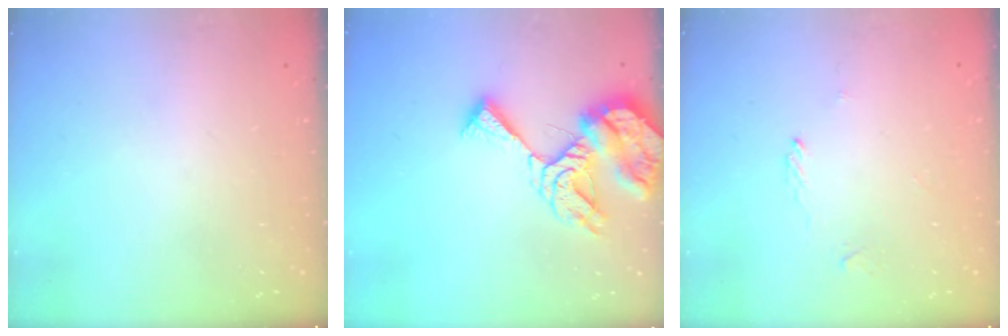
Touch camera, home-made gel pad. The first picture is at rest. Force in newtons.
{"total": 12.1, "press": 12.0, "slide": 1.4}
{"total": 1.9, "press": 1.8, "slide": 0.5}